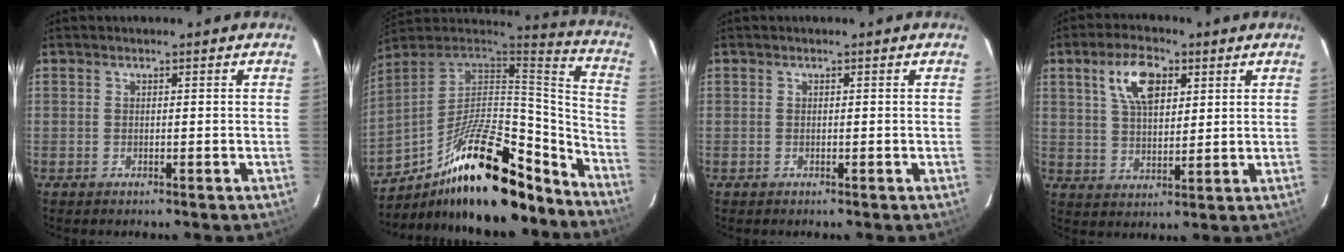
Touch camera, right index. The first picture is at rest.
{"total": 27.4, "force": [-18.5, 10.2, 17.5], "torque": [-0.279, 0.020, -0.283]}
{"total": 0.0}
{"total": 9.1, "force": [4.0, 4.5, 6.9], "torque": [-0.129, 0.019, 0.075]}